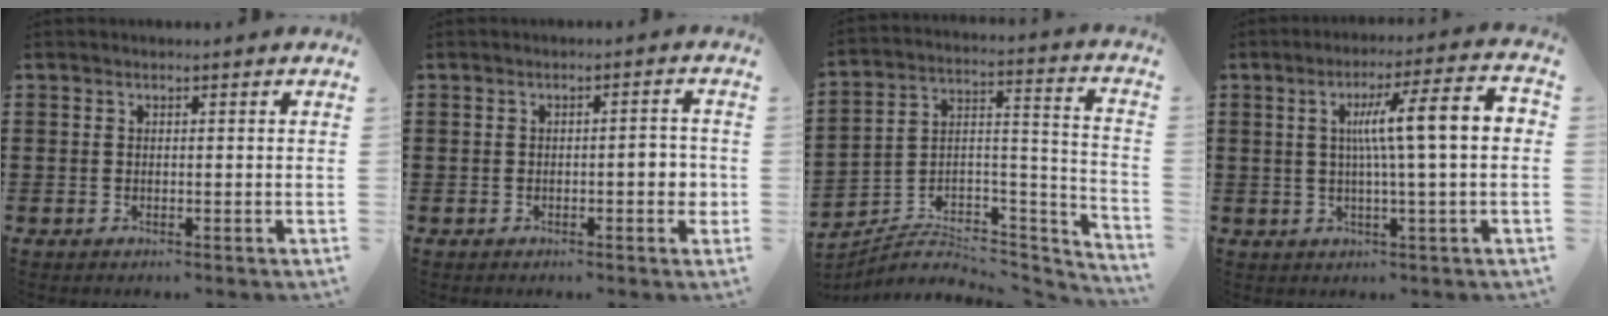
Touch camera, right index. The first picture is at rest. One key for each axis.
{"total": 2.9, "fx": -0.6, "fy": 0.9, "fz": 2.7, "tx": -0.037, "ty": 0.002, "tz": -0.015}
{"total": 4.7, "fx": -3.7, "fy": 2.4, "fz": 1.6, "tx": -0.026, "ty": -0.001, "tz": -0.072}
{"total": 9.6, "fx": 1.0, "fy": 0.5, "fz": 9.6, "tx": -0.169, "ty": 0.002, "tz": 0.006}